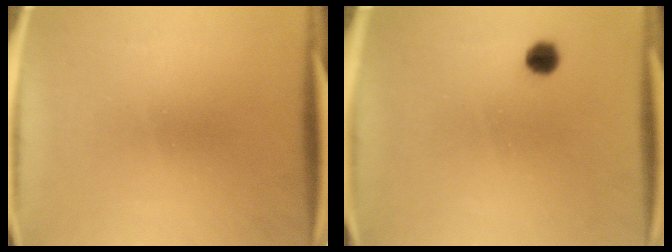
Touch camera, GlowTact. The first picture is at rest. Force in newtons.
{"total": 2.6}